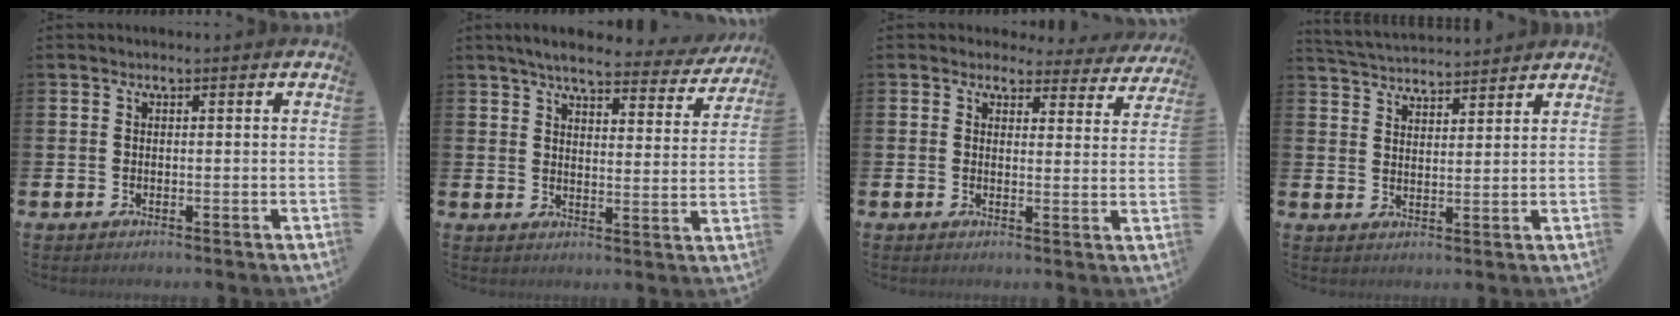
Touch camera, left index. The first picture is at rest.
{"total": 5.6, "force": [5.1, 0.8, 2.1], "torque": [-0.047, -0.030, 0.085]}
{"total": 3.0, "force": [2.7, 1.4, 0.2], "torque": [-0.006, -0.018, 0.043]}
{"total": 4.3, "force": [4.2, 0.4, -0.1], "torque": [-0.017, -0.023, 0.077]}